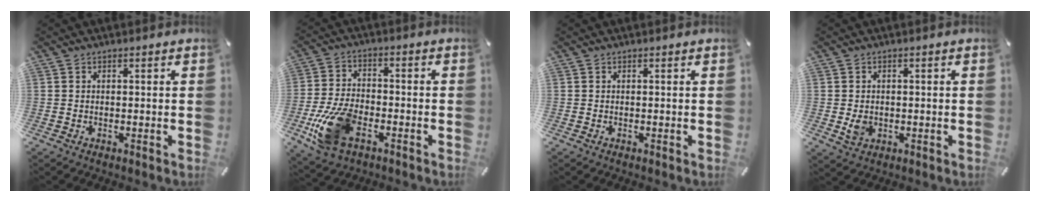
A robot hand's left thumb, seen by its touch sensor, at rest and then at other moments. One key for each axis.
{"total": 14.2, "fx": -5.7, "fy": 8.3, "fz": 10.0, "tx": -0.207, "ty": 0.016, "tz": -0.096}
{"total": 0.0}
{"total": 3.3, "fx": -0.4, "fy": 2.8, "fz": 1.8, "tx": -0.021, "ty": -0.005, "tz": -0.010}